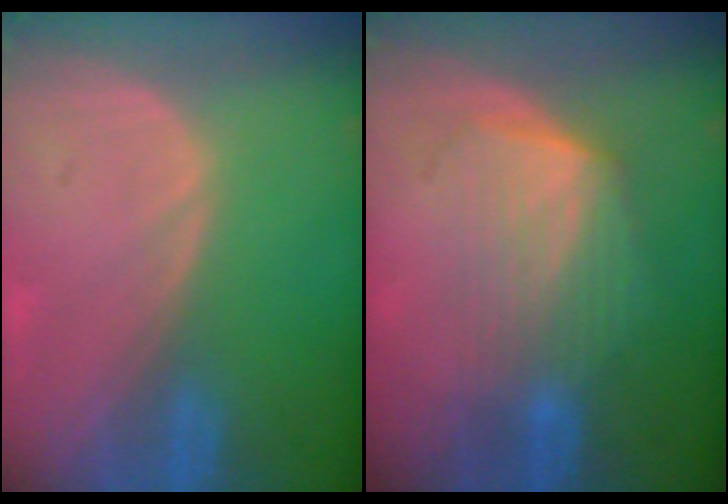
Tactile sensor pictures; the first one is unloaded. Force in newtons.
{"total": 6.5, "press": 6.1, "slide": 2.1}